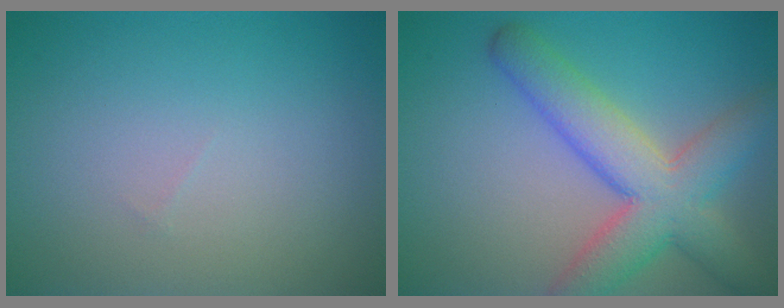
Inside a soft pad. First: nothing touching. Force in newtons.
{"total": 7.5, "press": 7.5, "slide": 0.4}